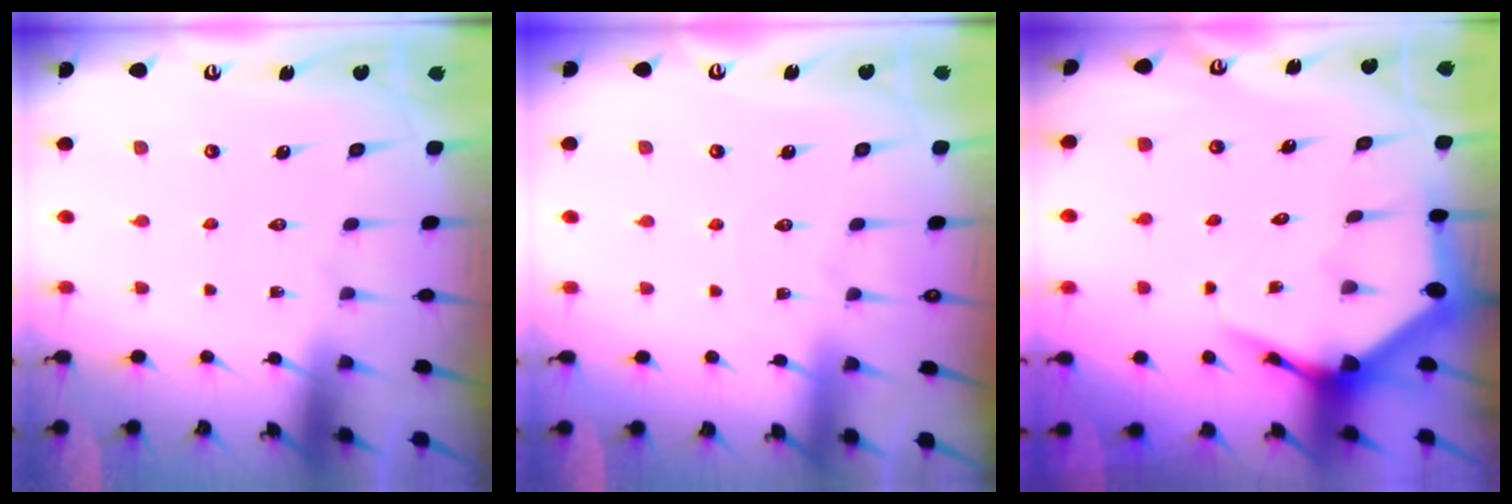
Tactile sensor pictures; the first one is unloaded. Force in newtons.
{"total": 3.9, "press": 3.9, "slide": 0.4}
{"total": 6.6, "press": 6.5, "slide": 0.7}